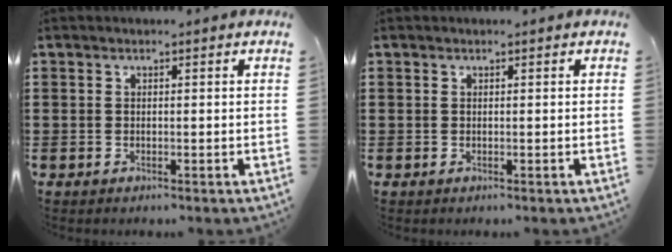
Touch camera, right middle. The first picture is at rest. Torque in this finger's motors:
{"motor_torque": [0.04, -0.04, 0.00, -0.01]}